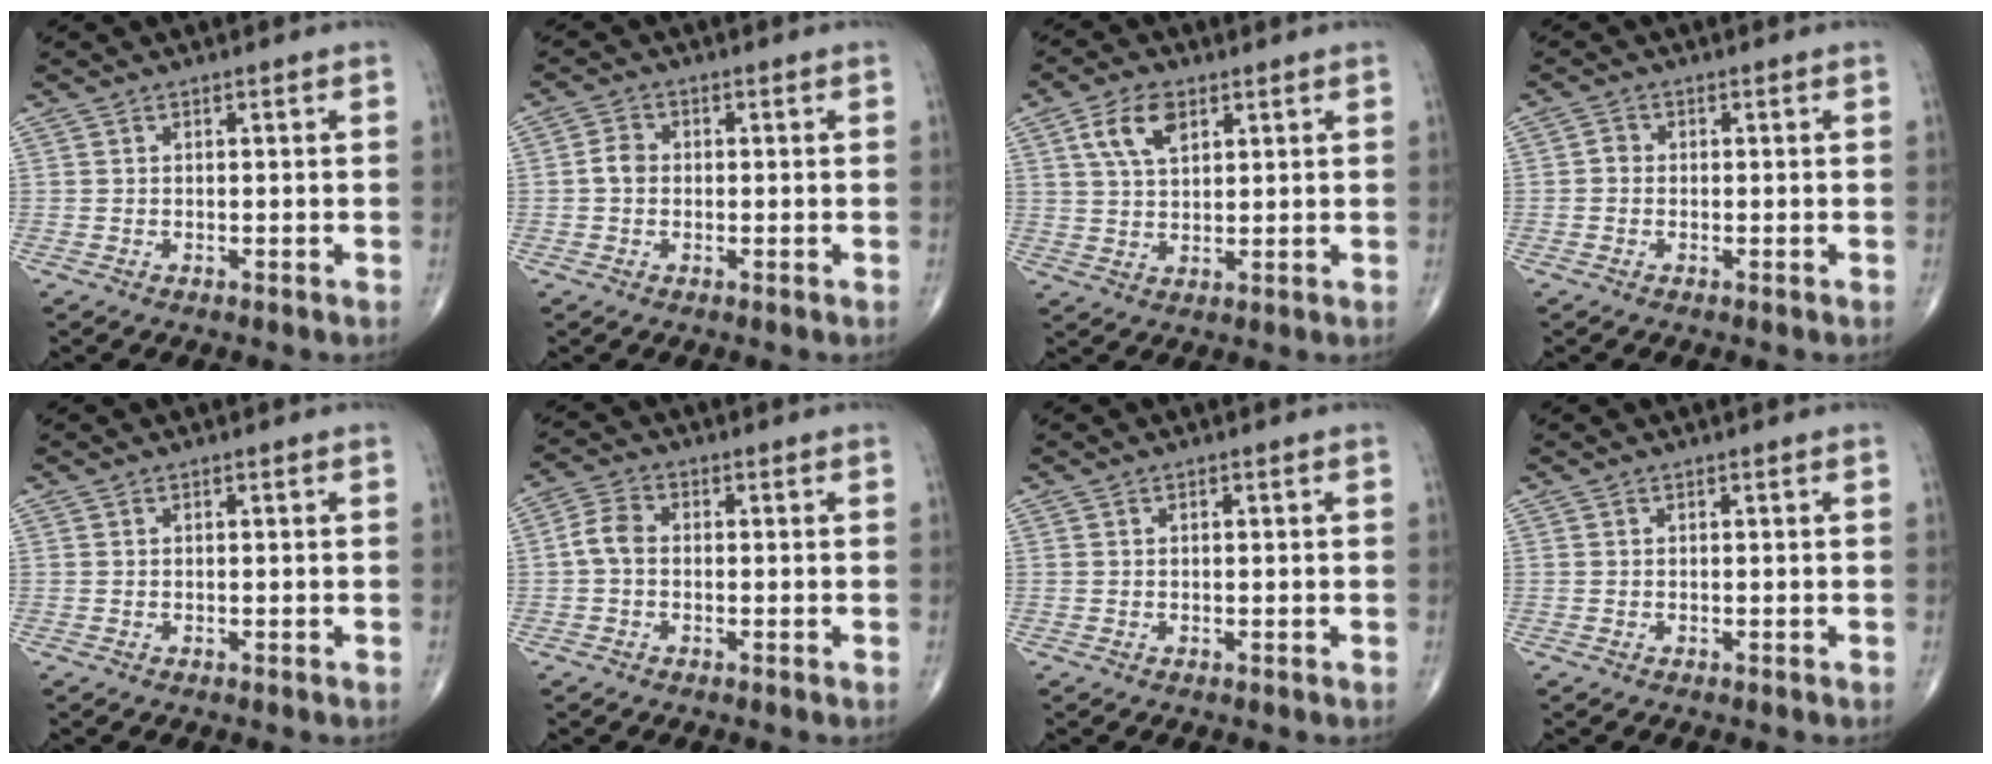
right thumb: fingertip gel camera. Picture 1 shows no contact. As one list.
[{"total": 2.8, "force": [-0.2, 2.3, 1.6], "torque": [-0.024, 0.009, -0.011]}, {"total": 7.3, "force": [3.2, 4.0, 5.2], "torque": [-0.088, -0.008, 0.061]}, {"total": 1.4, "force": [-0.3, 1.2, 0.7], "torque": [-0.003, 0.004, -0.009]}, {"total": 0.0}, {"total": 4.1, "force": [-0.4, 2.9, 2.9], "torque": [-0.056, 0.013, -0.017]}, {"total": 0.7, "force": [0.2, 0.3, 0.6], "torque": [-0.012, 0.001, 0.004]}, {"total": 0.0}]